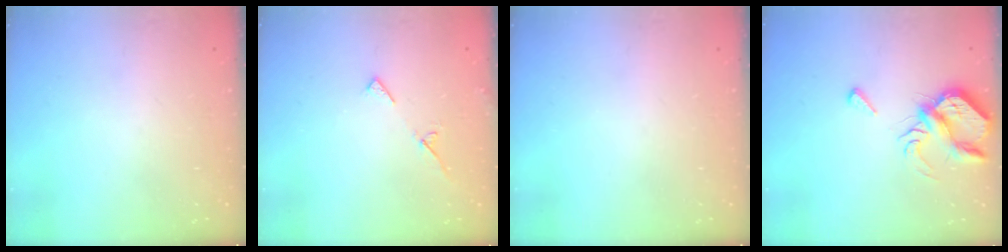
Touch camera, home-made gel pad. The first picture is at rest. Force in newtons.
{"total": 4.8, "press": 4.8, "slide": 0.5}
{"total": 0.0}
{"total": 7.3, "press": 7.2, "slide": 1.1}